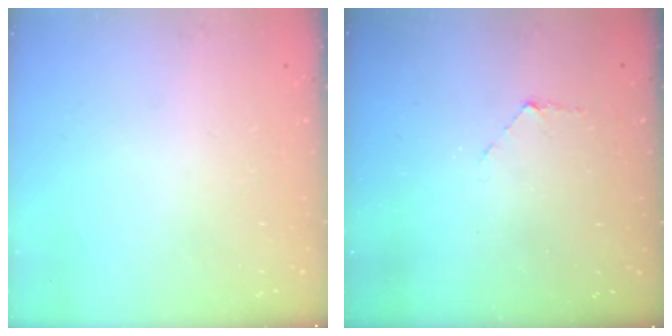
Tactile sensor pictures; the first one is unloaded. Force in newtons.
{"total": 4.0, "press": 4.0, "slide": 0.4}